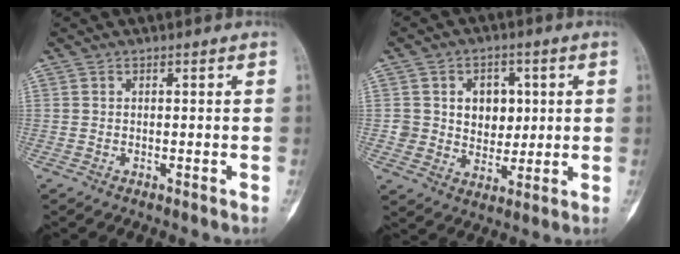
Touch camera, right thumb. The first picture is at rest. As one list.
[{"total": 8.9, "force": [1.8, 7.3, 4.8], "torque": [-0.025, -0.004, 0.034]}]